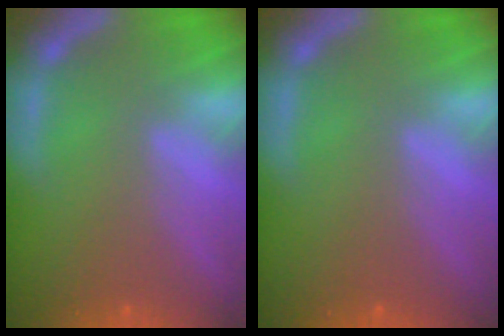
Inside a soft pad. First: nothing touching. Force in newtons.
{"total": 0.0}